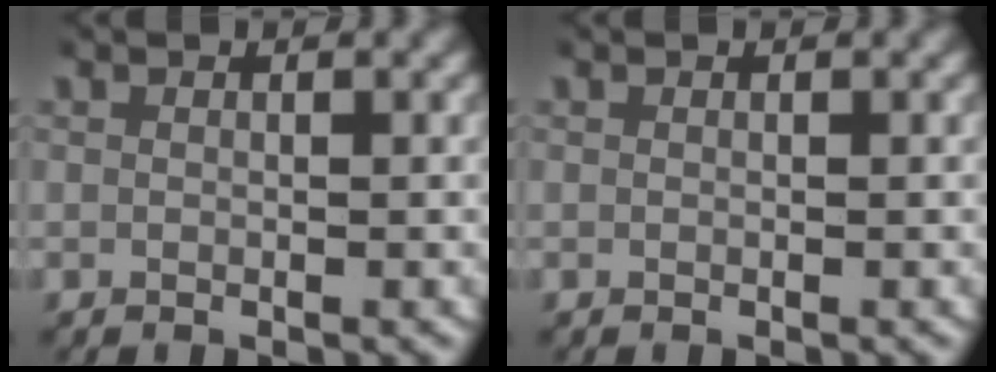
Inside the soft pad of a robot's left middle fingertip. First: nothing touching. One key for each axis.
{"total": 0.0}